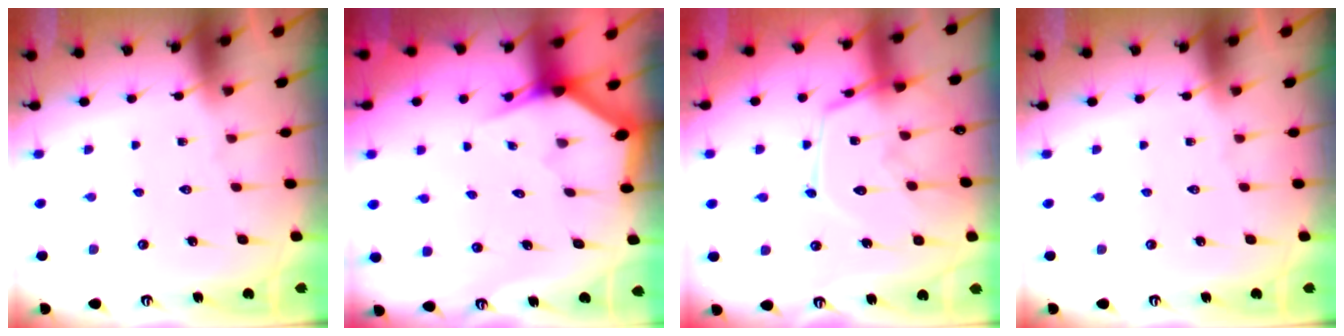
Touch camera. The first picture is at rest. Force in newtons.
{"total": 2.7, "press": 2.7, "slide": 0.2}
{"total": 13.6, "press": 13.6, "slide": 0.5}
{"total": 0.0}